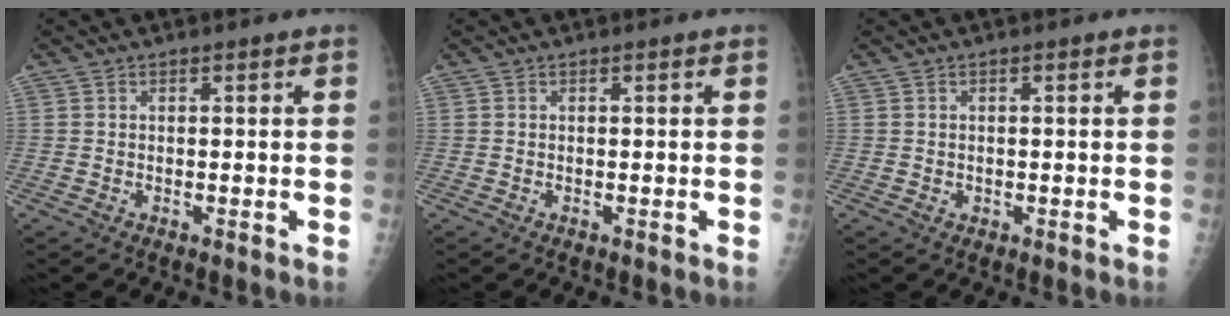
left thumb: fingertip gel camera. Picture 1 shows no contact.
{"total": 0.0}
{"total": 0.7, "force": [0.0, 0.7, 0.2], "torque": [-0.001, 0.001, 0.001]}